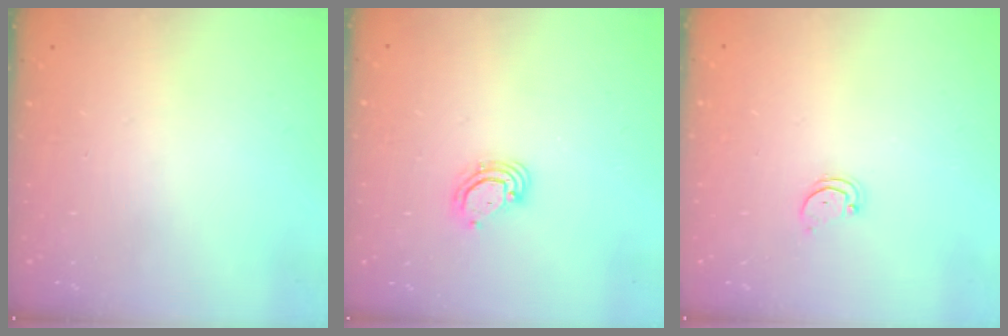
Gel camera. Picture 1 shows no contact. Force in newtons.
{"total": 3.6, "press": 3.6, "slide": 0.3}
{"total": 1.8, "press": 1.7, "slide": 0.2}